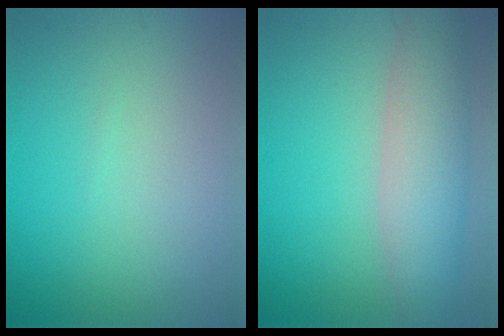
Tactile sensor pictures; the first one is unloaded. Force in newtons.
{"total": 6.0, "press": 6.0, "slide": 0.4}